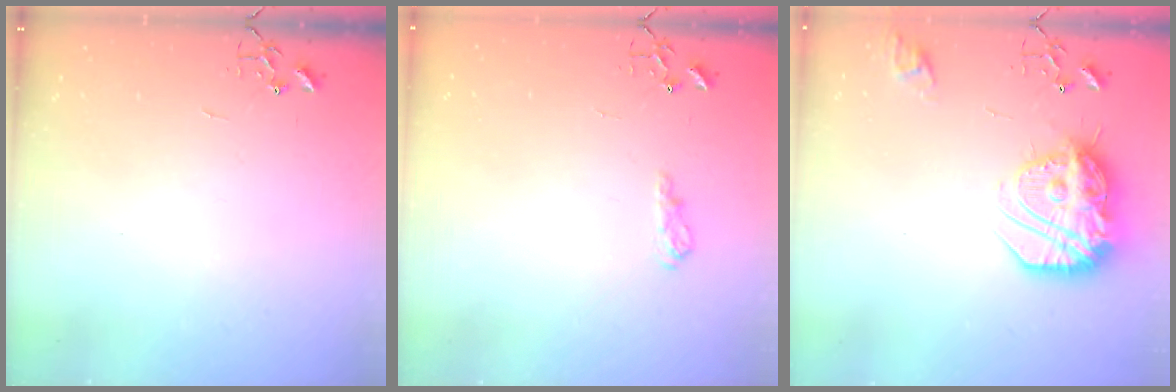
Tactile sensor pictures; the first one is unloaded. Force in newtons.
{"total": 9.8, "press": 9.7, "slide": 1.0}
{"total": 20.9, "press": 20.8, "slide": 1.7}